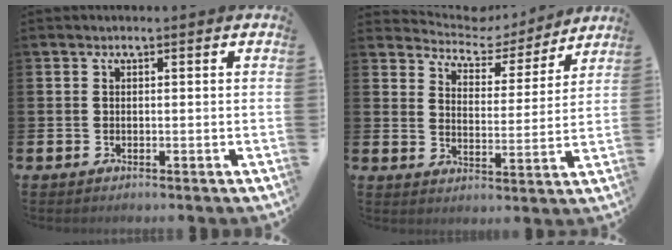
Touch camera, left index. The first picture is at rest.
{"total": 5.8, "force": [5.6, 1.7, 0.2], "torque": [-0.036, -0.045, 0.094]}